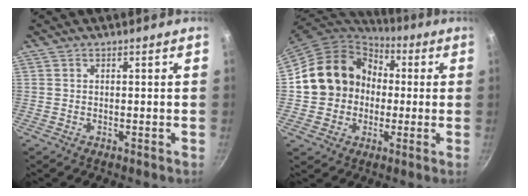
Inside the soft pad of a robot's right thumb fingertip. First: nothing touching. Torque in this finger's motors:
{"motor_torque": [-0.28, 1.03, 0.06, 0.09, 0.31]}